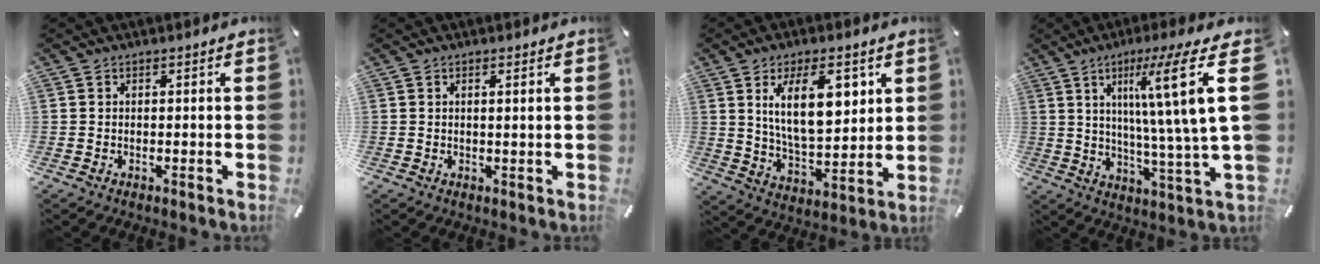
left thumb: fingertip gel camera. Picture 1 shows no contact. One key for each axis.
{"total": 1.2, "fx": 0.5, "fy": -0.2, "fz": 1.0, "tx": -0.019, "ty": -0.002, "tz": 0.007}
{"total": 15.0, "fx": 6.1, "fy": 7.1, "fz": 11.7, "tx": -0.195, "ty": -0.010, "tz": 0.104}
{"total": 23.4, "fx": 8.0, "fy": 3.0, "fz": 21.8, "tx": -0.327, "ty": -0.050, "tz": 0.109}